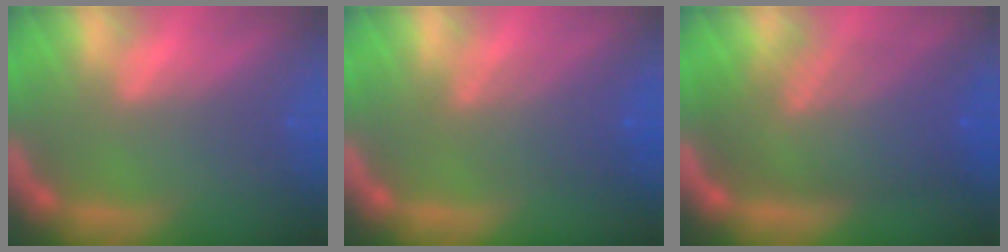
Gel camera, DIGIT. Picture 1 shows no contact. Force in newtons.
{"total": 4.6}
{"total": 10.0}